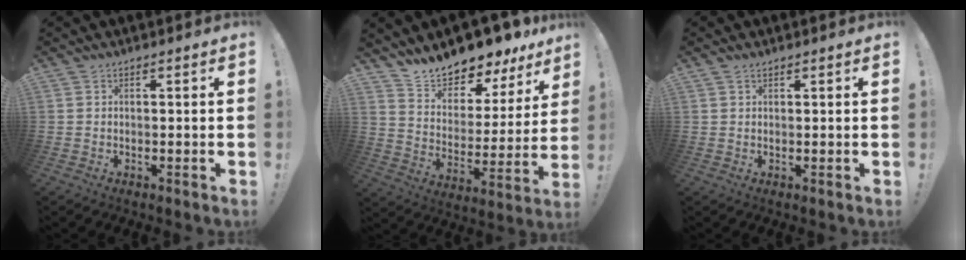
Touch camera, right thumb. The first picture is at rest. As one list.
[{"total": 11.6, "force": [11.4, 1.8, 1.1], "torque": [-0.039, -0.117, 0.198]}, {"total": 0.7, "force": [0.5, 0.3, 0.3], "torque": [-0.006, 0.000, 0.010]}]